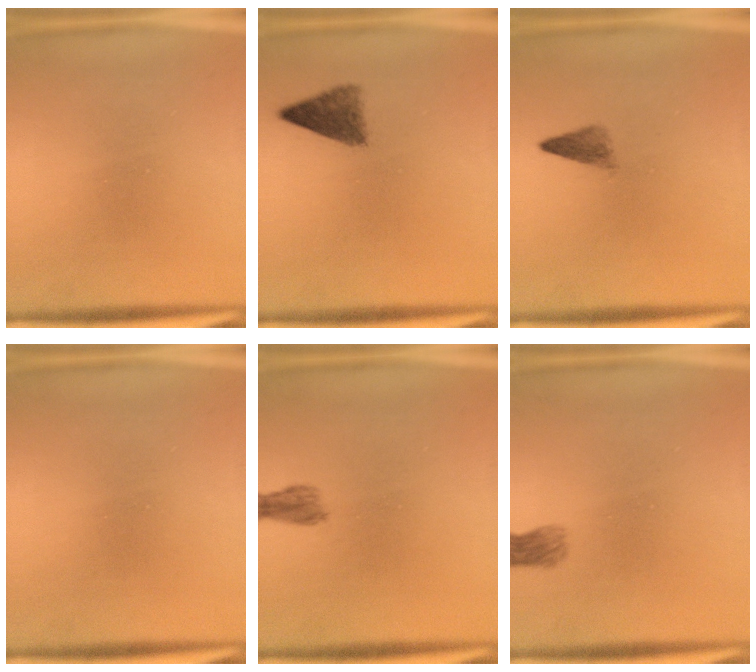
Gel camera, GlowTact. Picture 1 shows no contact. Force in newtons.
{"total": 3.9}
{"total": 2.1}
{"total": 0.0}
{"total": 1.6}
{"total": 2.3}